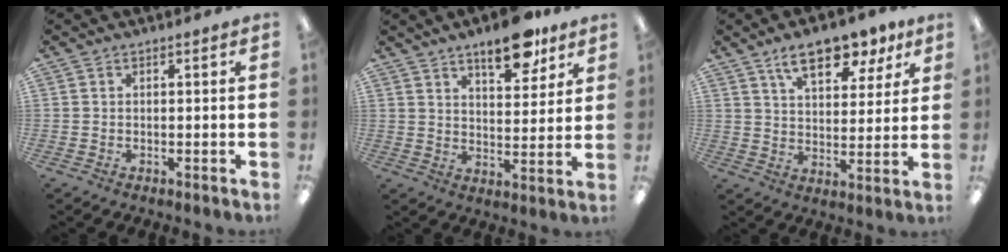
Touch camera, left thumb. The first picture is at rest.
{"total": 11.4, "force": [8.2, 4.2, 6.6], "torque": [-0.084, -0.043, 0.138]}
{"total": 11.9, "force": [8.3, 5.3, 6.7], "torque": [-0.094, -0.036, 0.144]}